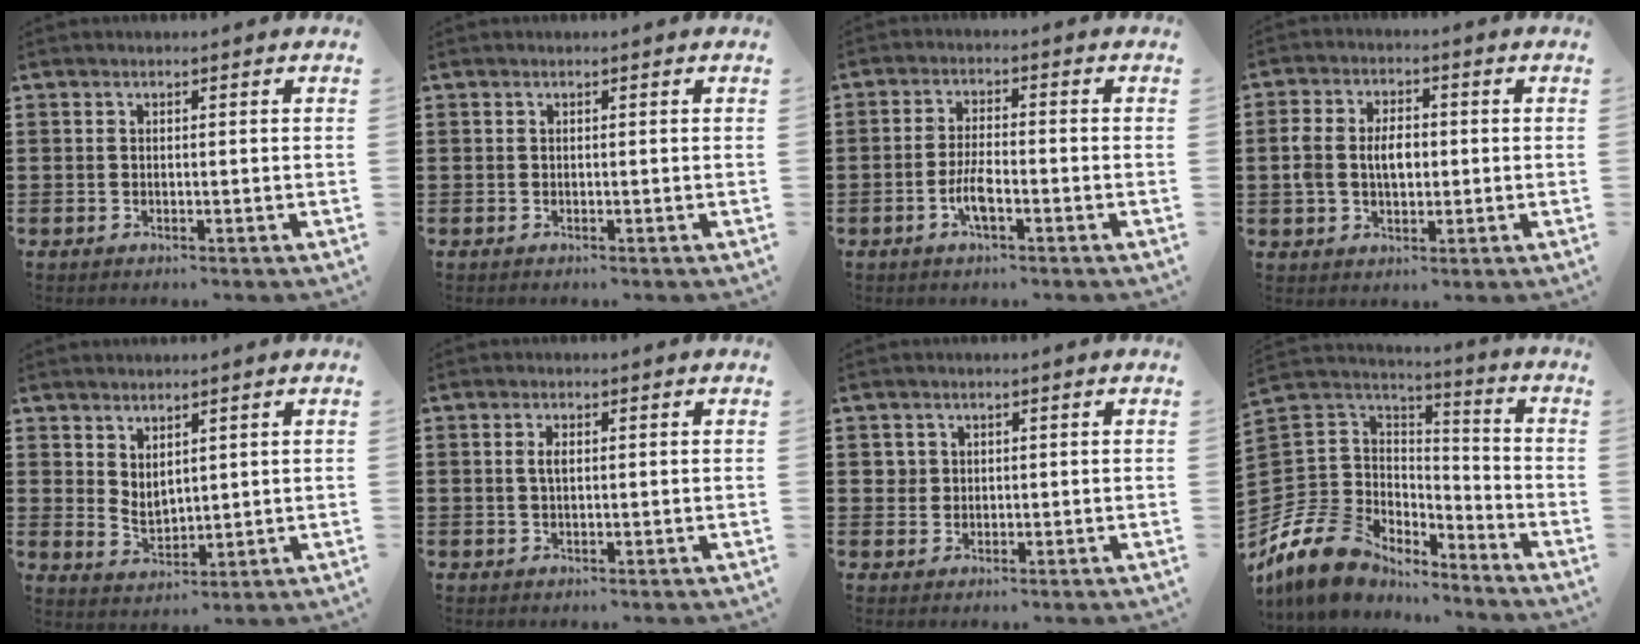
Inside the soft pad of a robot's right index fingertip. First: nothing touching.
{"total": 0.0}
{"total": 4.4, "force": [-1.8, 1.2, 3.8], "torque": [-0.092, -0.005, -0.042]}
{"total": 5.2, "force": [-0.1, 3.4, 4.0], "torque": [-0.082, 0.007, -0.008]}
{"total": 3.1, "force": [2.5, 1.5, 0.9], "torque": [-0.026, -0.003, 0.048]}
{"total": 1.9, "force": [0.3, 0.8, 1.7], "torque": [-0.035, 0.005, 0.003]}
{"total": 2.0, "force": [0.5, 1.9, 0.4], "torque": [-0.017, 0.010, 0.008]}
{"total": 12.3, "force": [-8.3, 8.3, 3.7], "torque": [-0.124, 0.017, -0.160]}